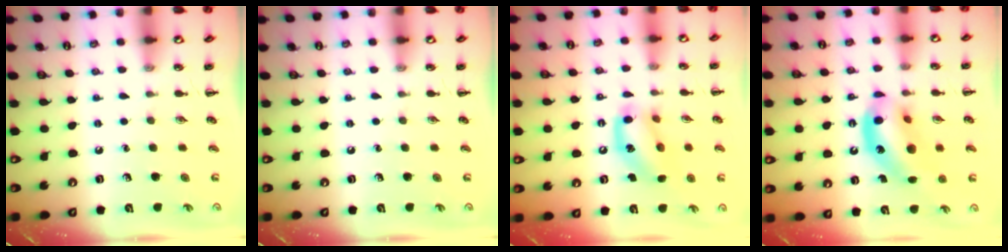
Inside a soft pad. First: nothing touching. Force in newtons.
{"total": 0.0}
{"total": 13.9, "press": 13.7, "slide": 2.5}
{"total": 14.3, "press": 13.8, "slide": 3.5}